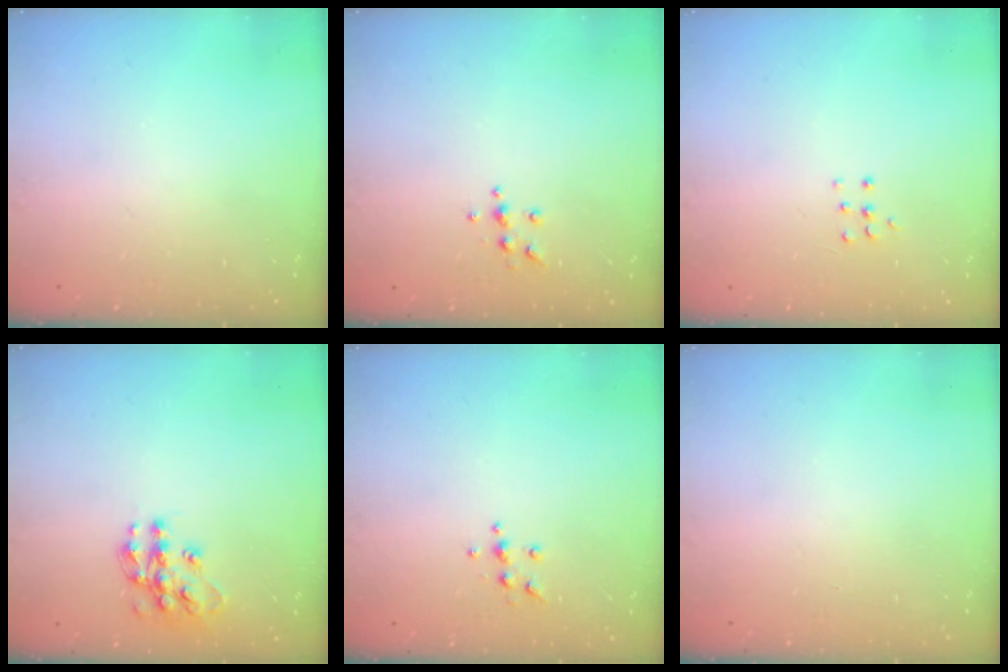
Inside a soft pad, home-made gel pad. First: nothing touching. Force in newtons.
{"total": 5.6, "press": 5.6, "slide": 0.7}
{"total": 3.8, "press": 3.8, "slide": 0.4}
{"total": 12.6, "press": 12.6, "slide": 0.8}
{"total": 5.6, "press": 5.6, "slide": 0.7}
{"total": 0.0}